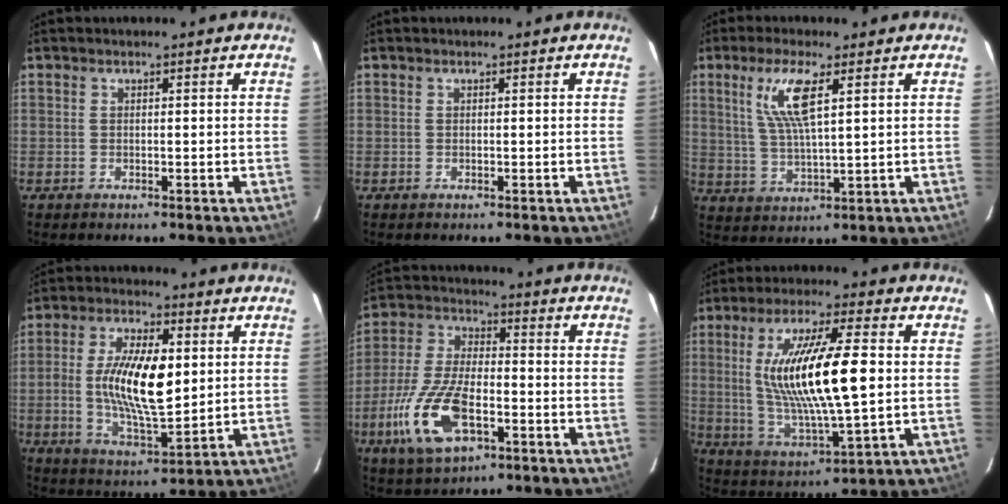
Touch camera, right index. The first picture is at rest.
{"total": 0.0}
{"total": 8.6, "force": [3.5, 1.4, 7.7], "torque": [-0.158, -0.001, 0.074]}
{"total": 14.9, "force": [1.0, 6.2, 13.6], "torque": [-0.252, -0.002, 0.021]}
{"total": 15.9, "force": [-6.4, 7.2, 12.7], "torque": [-0.284, -0.012, -0.117]}
{"total": 18.4, "force": [1.8, 3.6, 17.9], "torque": [-0.337, -0.008, 0.045]}